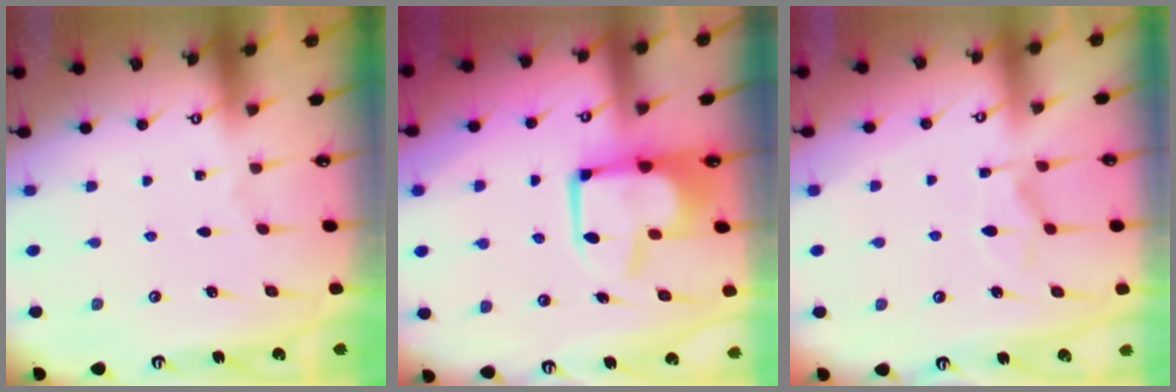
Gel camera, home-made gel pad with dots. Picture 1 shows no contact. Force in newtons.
{"total": 2.8, "press": 2.7, "slide": 0.8}
{"total": 5.7, "press": 5.6, "slide": 1.1}